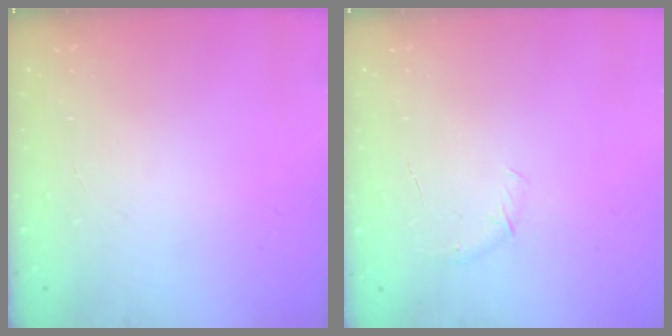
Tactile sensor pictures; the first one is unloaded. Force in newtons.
{"total": 4.2, "press": 4.1, "slide": 1.2}